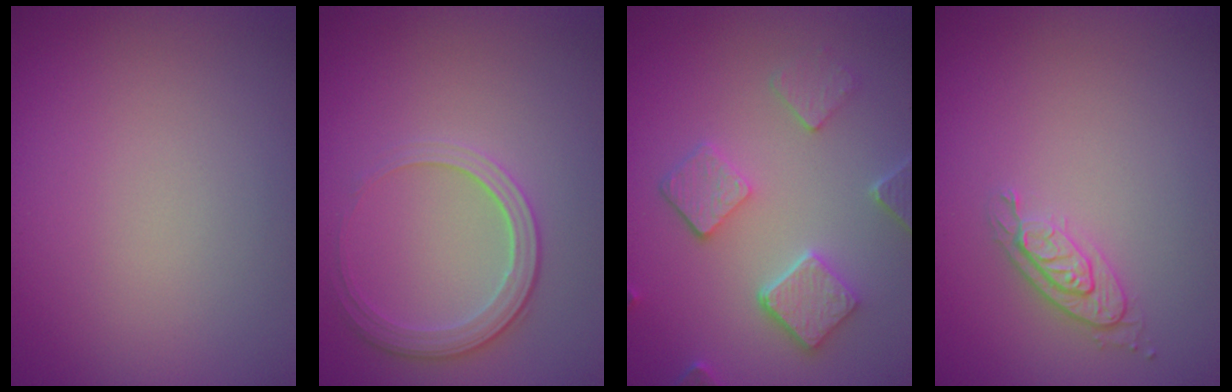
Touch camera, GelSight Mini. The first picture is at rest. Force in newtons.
{"total": 2.8, "press": 2.7, "slide": 0.8}
{"total": 4.9, "press": 3.8, "slide": 3.1}
{"total": 2.0, "press": 1.8, "slide": 0.9}